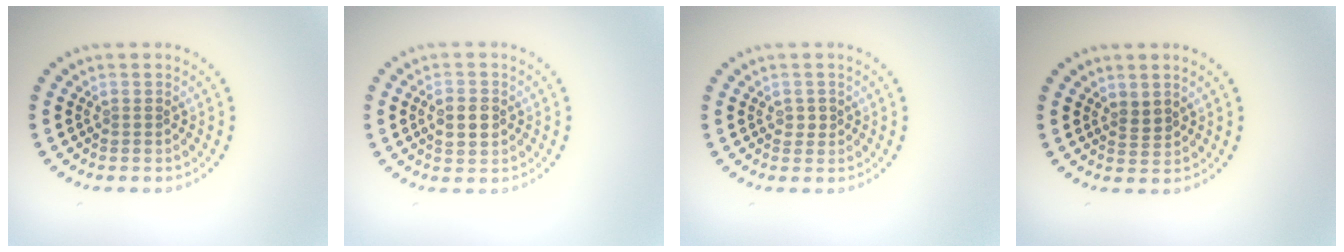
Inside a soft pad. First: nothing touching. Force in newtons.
{"total": 2.7, "press": 2.7, "slide": 0.1}
{"total": 1.0, "press": 0.9, "slide": 0.3}
{"total": 1.4, "press": 1.2, "slide": 0.8}